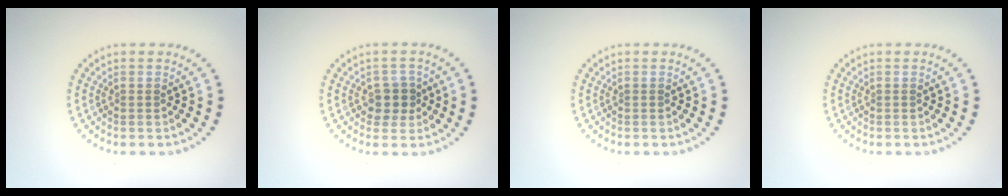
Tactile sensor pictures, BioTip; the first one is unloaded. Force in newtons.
{"total": 2.3, "press": 2.1, "slide": 1.0}
{"total": 0.0}
{"total": 0.0}